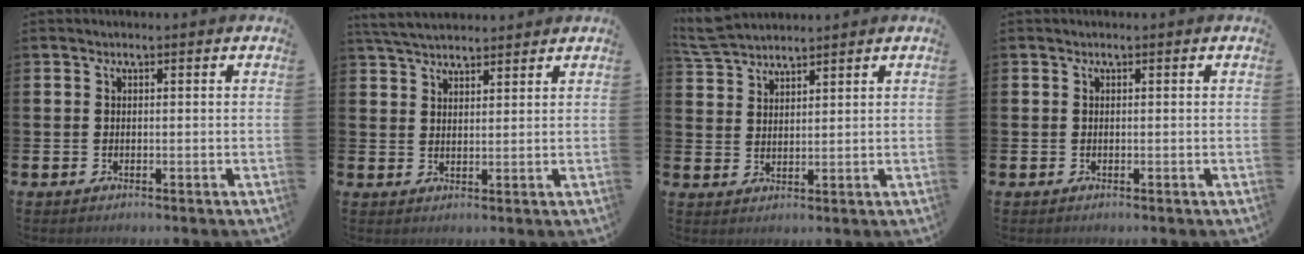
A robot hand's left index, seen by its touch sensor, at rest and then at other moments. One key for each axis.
{"total": 4.3, "fx": 4.2, "fy": 0.9, "fz": 0.8, "tx": -0.025, "ty": -0.014, "tz": 0.077}
{"total": 4.9, "fx": 4.8, "fy": 0.6, "fz": 0.8, "tx": -0.029, "ty": -0.017, "tz": 0.090}
{"total": 0.0}